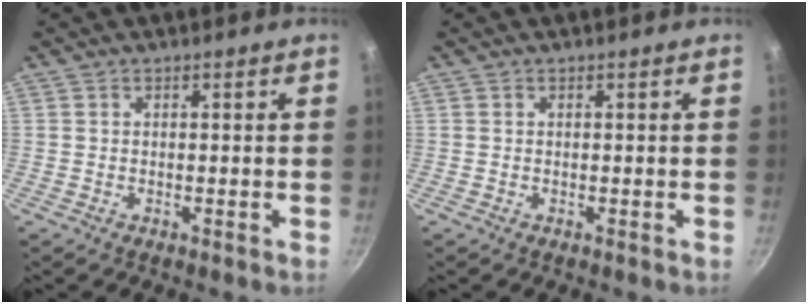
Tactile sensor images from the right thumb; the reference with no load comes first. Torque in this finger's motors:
{"motor_torque": [0.17, 0.16, 0.19, 0.10, 0.02]}